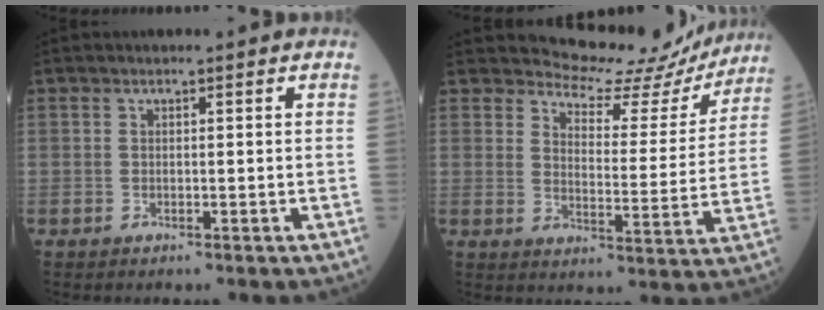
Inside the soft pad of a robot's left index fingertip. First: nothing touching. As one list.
[{"total": 12.9, "force": [12.4, 3.6, 0.7], "torque": [0.001, -0.027, 0.143]}]